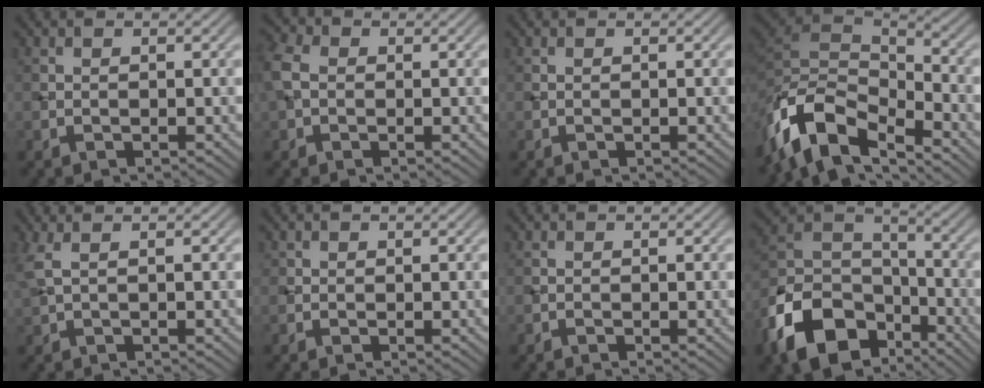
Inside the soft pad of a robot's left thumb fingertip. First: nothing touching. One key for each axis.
{"total": 4.1, "fx": 0.2, "fy": 3.1, "fz": 2.7, "tx": -0.081, "ty": 0.008, "tz": -0.007}
{"total": 0.0}
{"total": 12.9, "fx": -7.3, "fy": 6.0, "fz": 8.8, "tx": -0.199, "ty": -0.008, "tz": -0.135}
{"total": 2.6, "fx": 1.2, "fy": 0.7, "fz": 2.2, "tx": -0.056, "ty": 0.014, "tz": 0.020}
{"total": 0.6, "fx": 0.3, "fy": 0.6, "fz": 0.1, "tx": 0.001, "ty": -0.002, "tz": 0.002}
{"total": 0.0}
{"total": 14.7, "fx": -8.0, "fy": 9.3, "fz": 8.1, "tx": -0.198, "ty": -0.024, "tz": -0.166}